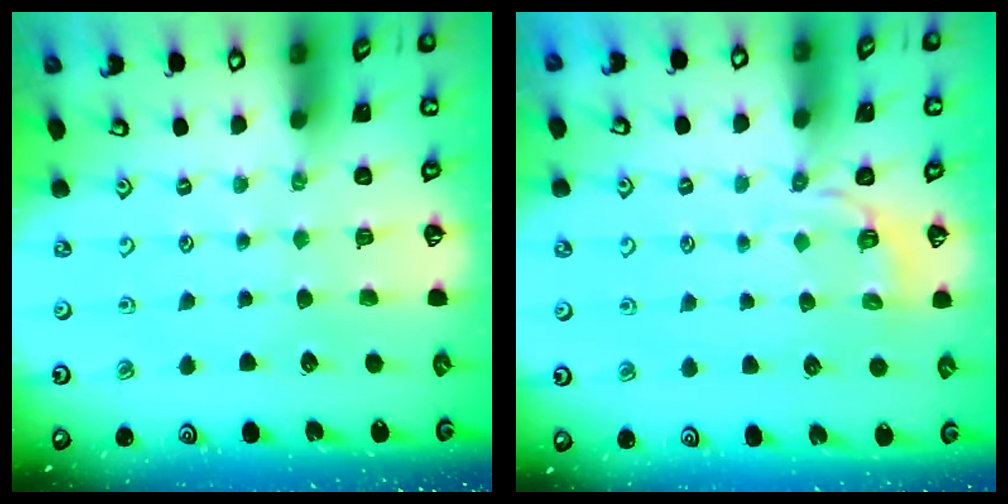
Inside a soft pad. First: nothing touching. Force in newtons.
{"total": 3.3, "press": 2.6, "slide": 2.1}